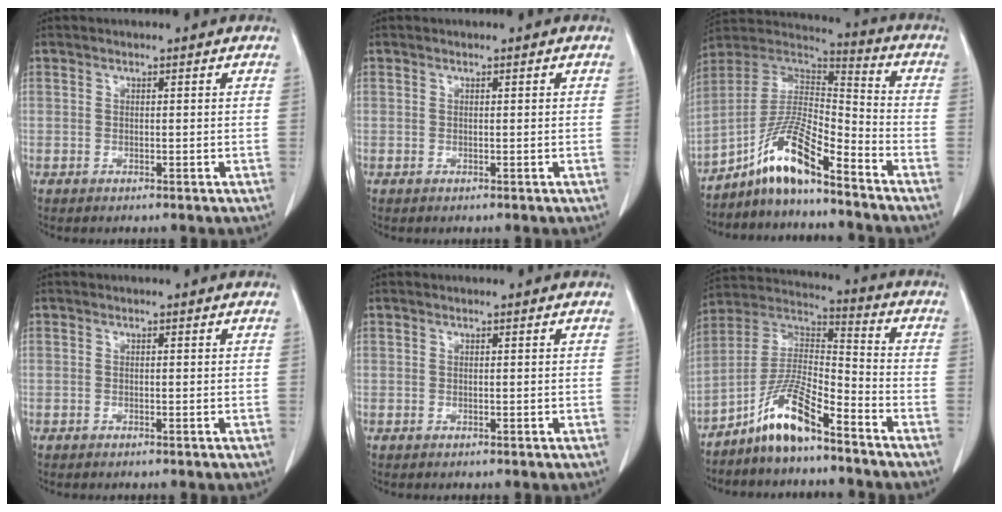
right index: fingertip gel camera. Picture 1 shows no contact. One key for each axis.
{"total": 0.0}
{"total": 12.3, "fx": -8.5, "fy": 2.0, "fz": 8.6, "tx": -0.168, "ty": 0.018, "tz": -0.155}
{"total": 0.0}
{"total": 0.0}
{"total": 10.7, "fx": -7.6, "fy": 2.1, "fz": 7.3, "tx": -0.153, "ty": 0.013, "tz": -0.142}